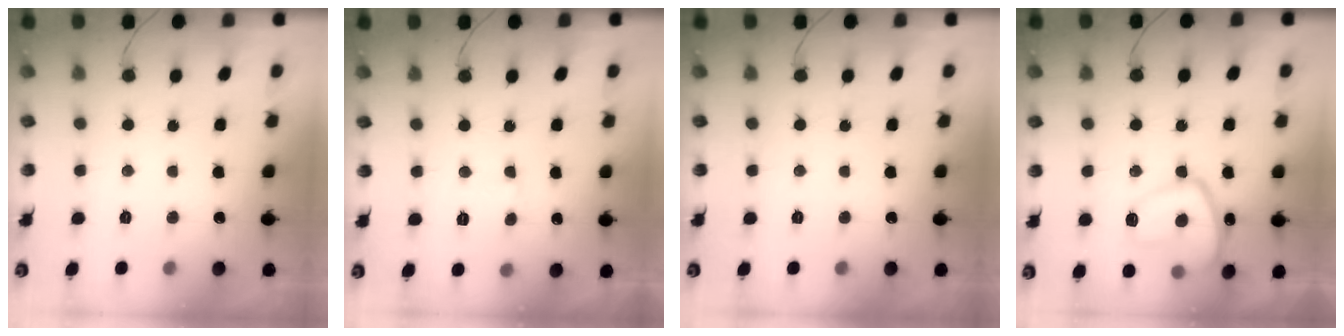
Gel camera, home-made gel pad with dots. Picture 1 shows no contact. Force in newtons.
{"total": 2.8, "press": 2.8, "slide": 0.2}
{"total": 0.0}
{"total": 12.3, "press": 12.2, "slide": 1.3}